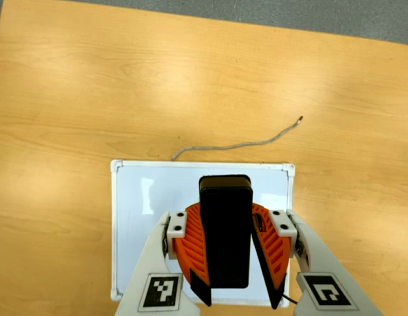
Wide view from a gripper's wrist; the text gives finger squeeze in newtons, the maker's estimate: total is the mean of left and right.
{"total": 11.7, "left": 10.9, "right": 12.6}